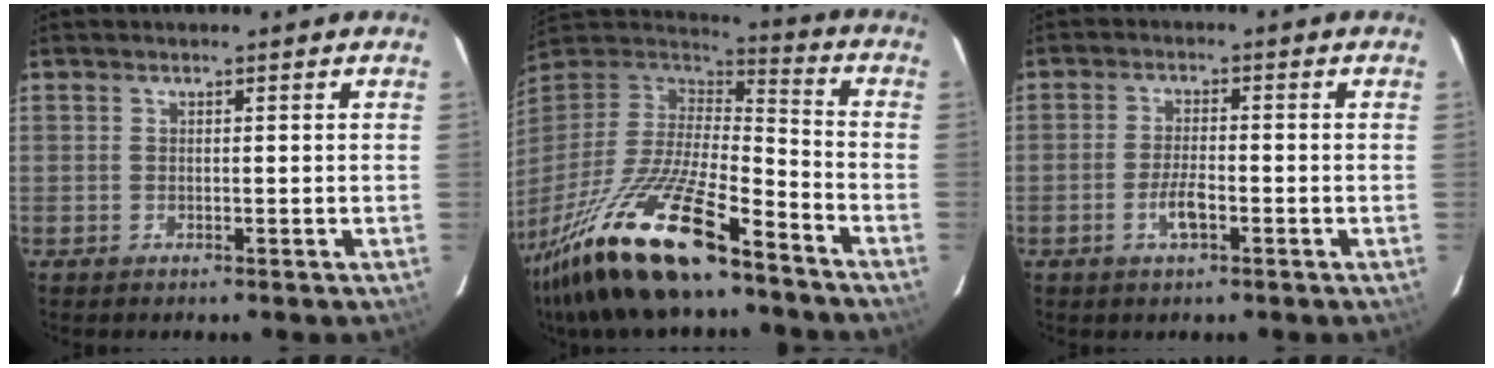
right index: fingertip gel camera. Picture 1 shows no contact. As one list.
[{"total": 25.8, "force": [-17.7, 6.6, 17.5], "torque": [-0.351, -0.047, -0.315]}, {"total": 3.9, "force": [-1.8, 1.2, 3.3], "torque": [-0.069, -0.002, -0.033]}]